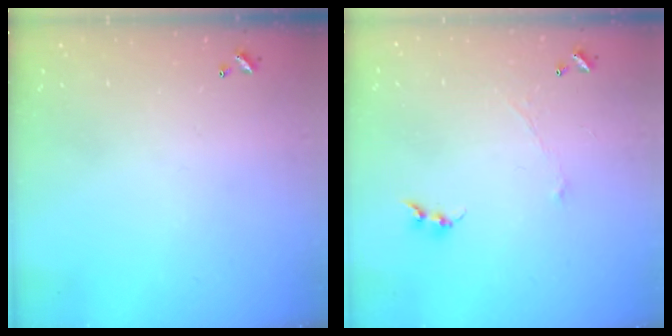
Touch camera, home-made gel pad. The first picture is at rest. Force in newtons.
{"total": 0.0}